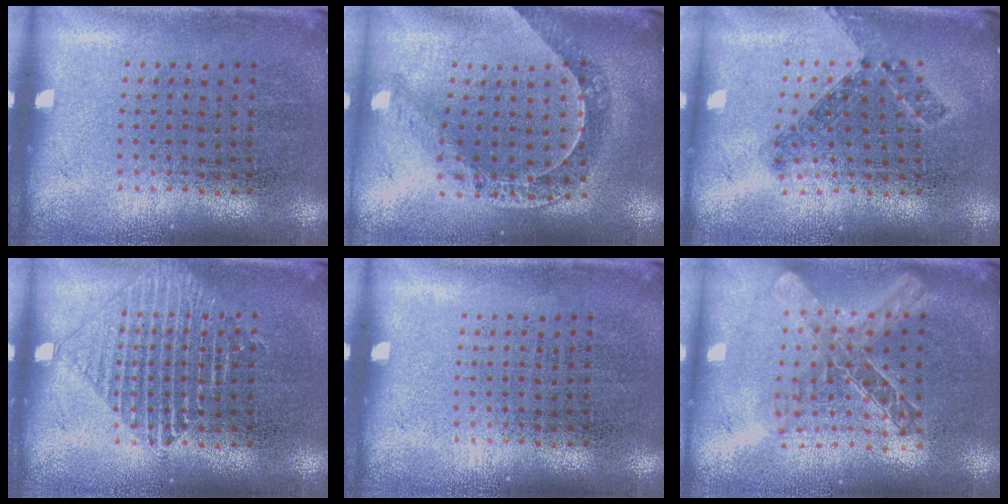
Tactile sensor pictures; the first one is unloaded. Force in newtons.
{"total": 1.2, "press": 1.1, "slide": 0.3}
{"total": 0.9, "press": 0.8, "slide": 0.5}
{"total": 2.2, "press": 2.1, "slide": 0.4}
{"total": 0.0}
{"total": 2.0, "press": 1.7, "slide": 1.0}